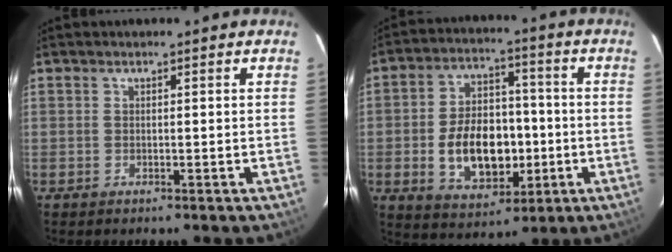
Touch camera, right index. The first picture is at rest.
{"total": 14.3, "force": [-2.7, 9.2, 10.6], "torque": [-0.208, 0.015, -0.027]}